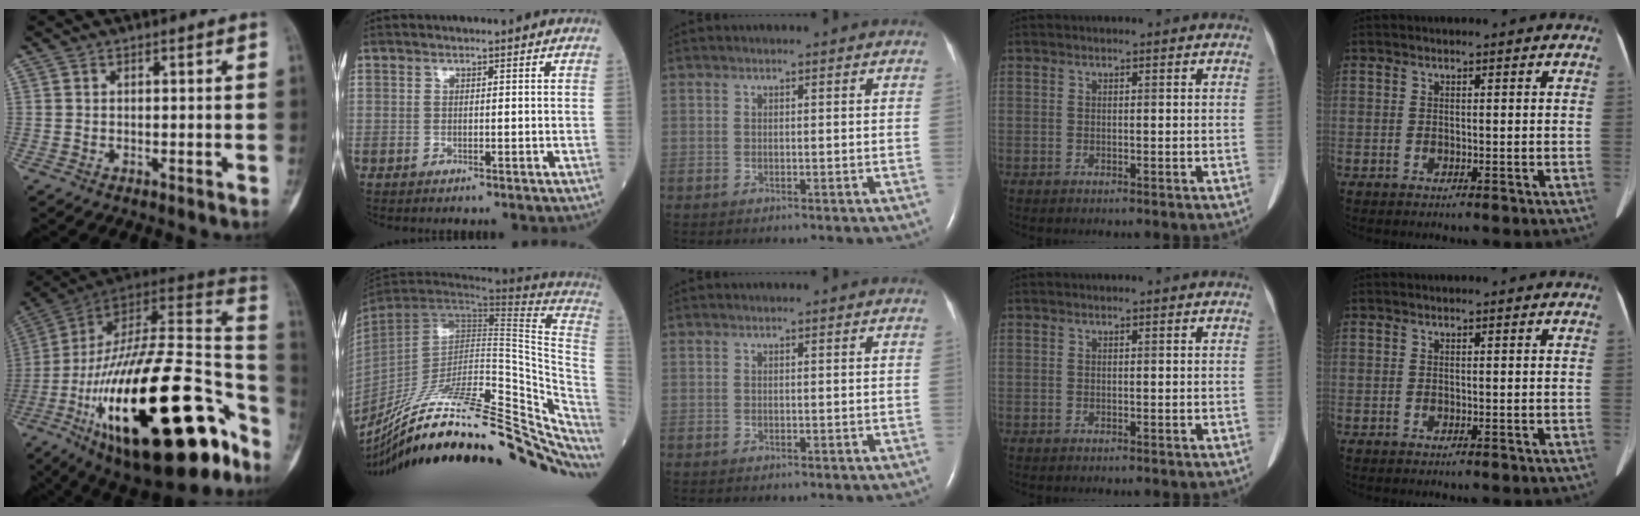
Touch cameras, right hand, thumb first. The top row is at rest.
{"thumb": {"total": 39.5, "force": [-16.0, 15.6, 32.6], "torque": [-0.479, 0.057, -0.253]}, "index": {"total": 33.7, "force": [-23.1, 9.1, 22.8], "torque": [-0.289, -0.023, -0.343]}}